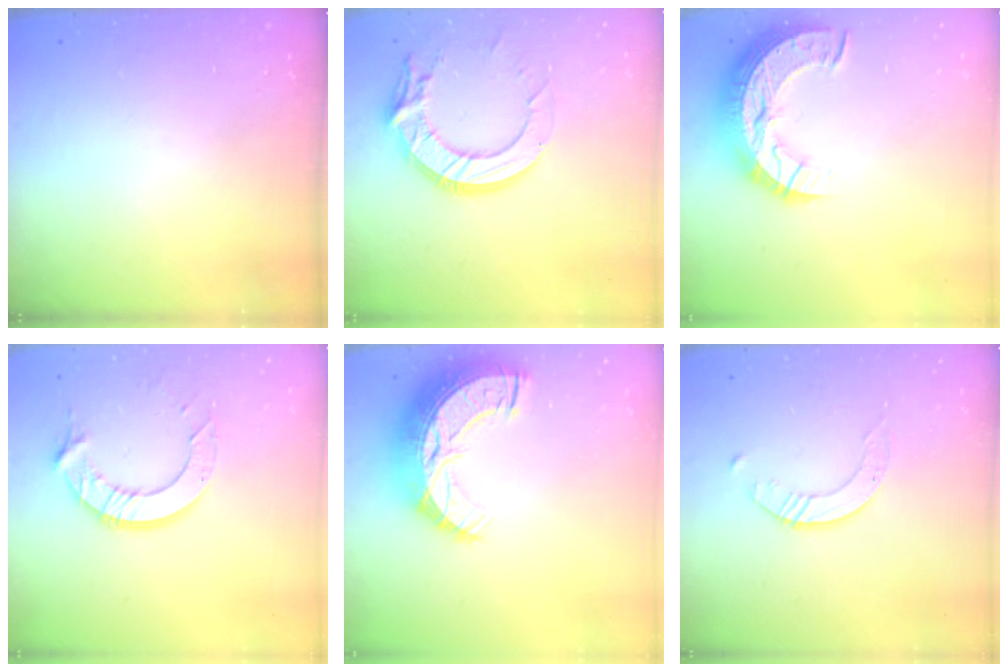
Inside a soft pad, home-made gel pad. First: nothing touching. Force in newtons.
{"total": 14.7, "press": 14.6, "slide": 1.4}
{"total": 15.0, "press": 15.0, "slide": 1.0}
{"total": 11.2, "press": 11.1, "slide": 1.3}
{"total": 19.3, "press": 19.2, "slide": 1.4}
{"total": 2.6, "press": 2.6, "slide": 0.3}